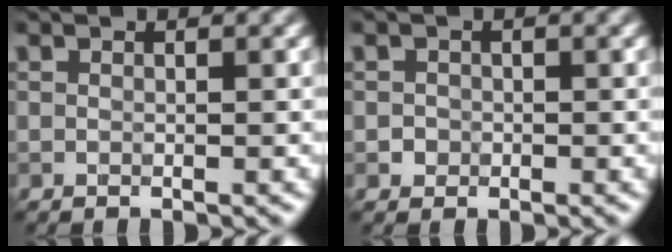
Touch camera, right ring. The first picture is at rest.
{"total": 0.9, "force": [-0.2, 0.9, 0.1], "torque": [0.008, -0.002, -0.005]}